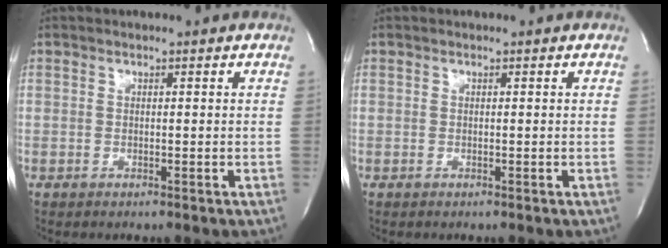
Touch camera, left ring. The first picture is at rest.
{"total": 0.0}